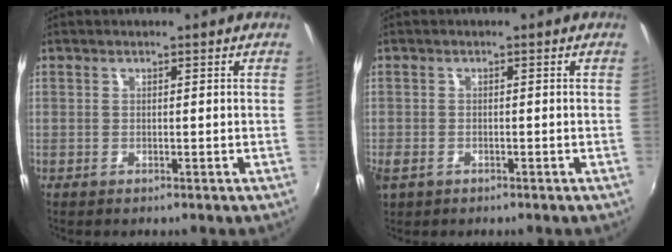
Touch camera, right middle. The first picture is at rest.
{"total": 3.7, "force": [-1.8, 2.5, 2.0], "torque": [-0.045, -0.010, -0.033]}